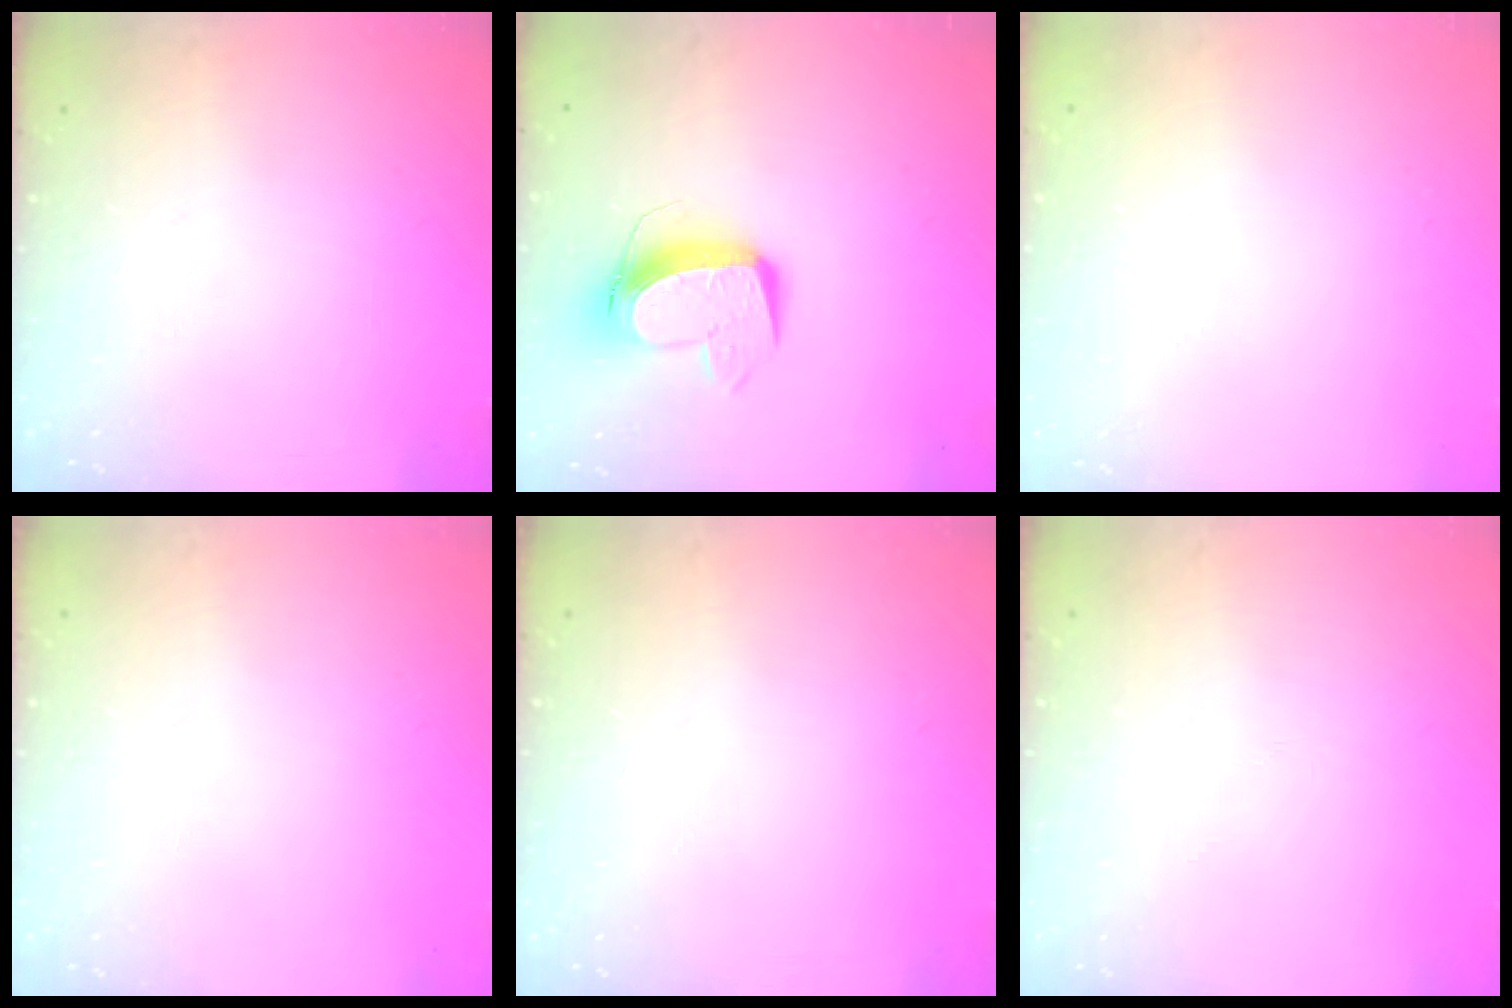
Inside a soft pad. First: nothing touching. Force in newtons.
{"total": 11.7, "press": 11.6, "slide": 1.5}
{"total": 0.0}
{"total": 0.0}
{"total": 0.0}
{"total": 0.0}